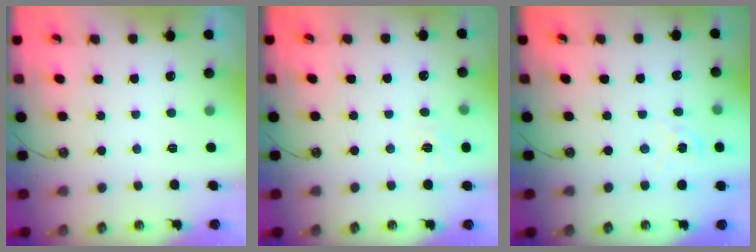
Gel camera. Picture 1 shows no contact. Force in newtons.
{"total": 6.1, "press": 6.1, "slide": 0.7}
{"total": 2.4, "press": 2.4, "slide": 0.2}